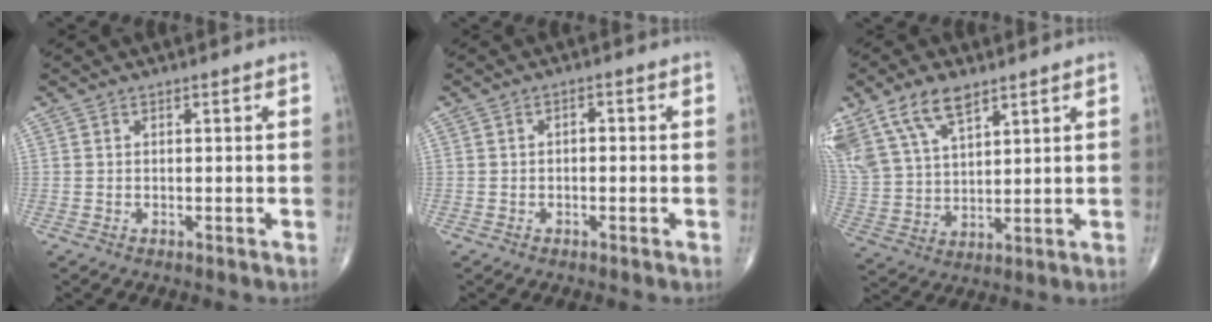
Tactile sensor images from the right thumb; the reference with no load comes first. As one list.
[{"total": 1.3, "force": [-0.1, 0.8, 1.1], "torque": [-0.010, 0.005, -0.006]}, {"total": 15.1, "force": [9.6, 7.4, 9.1], "torque": [-0.182, -0.018, 0.194]}]